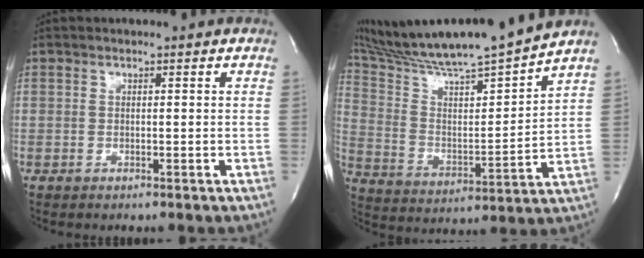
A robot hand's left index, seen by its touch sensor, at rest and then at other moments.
{"total": 19.7, "force": [17.7, -1.0, 8.7], "torque": [-0.163, -0.031, 0.294]}